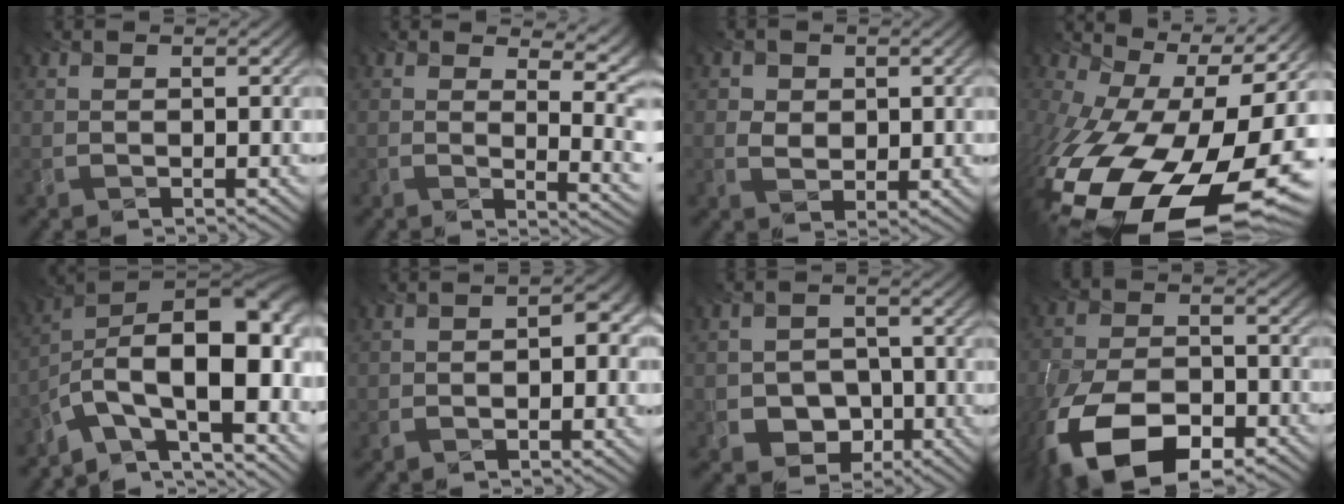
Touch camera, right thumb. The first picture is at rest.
{"total": 11.6, "force": [6.0, 4.8, 8.7], "torque": [-0.120, 0.023, 0.076]}
{"total": 1.9, "force": [0.3, 1.8, 0.5], "torque": [-0.019, -0.008, 0.011]}
{"total": 20.0, "force": [-7.6, 11.3, 14.6], "torque": [-0.256, -0.068, -0.109]}
{"total": 16.1, "force": [-6.8, 7.3, 12.7], "torque": [-0.184, 0.003, -0.122]}
{"total": 3.5, "force": [-0.4, 1.9, 2.9], "torque": [-0.045, 0.010, -0.006]}
{"total": 5.8, "force": [-2.9, 4.6, 2.0], "torque": [-0.057, -0.030, -0.054]}
{"total": 16.4, "force": [-10.7, 8.5, 9.0], "torque": [-0.186, -0.059, -0.176]}